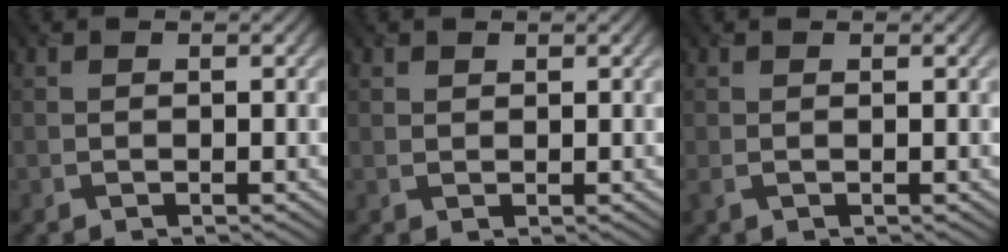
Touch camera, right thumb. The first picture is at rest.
{"total": 0.6, "force": [0.6, 0.3, 0.0], "torque": [-0.002, 0.000, 0.014]}
{"total": 0.6, "force": [0.1, 0.2, 0.6], "torque": [-0.014, 0.004, 0.002]}